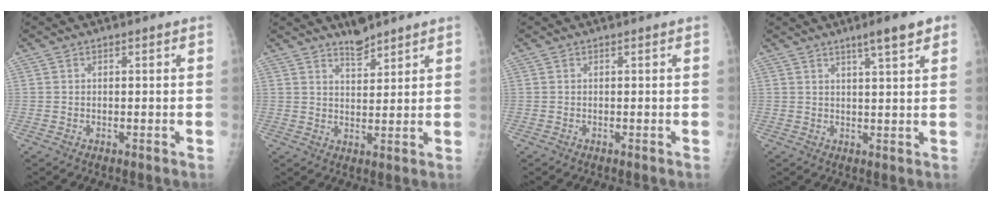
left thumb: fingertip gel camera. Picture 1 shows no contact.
{"total": 4.5, "force": [3.9, 1.3, 1.8], "torque": [-0.019, -0.032, 0.067]}
{"total": 0.0}
{"total": 6.0, "force": [3.6, 0.7, 4.7], "torque": [-0.066, -0.011, 0.053]}